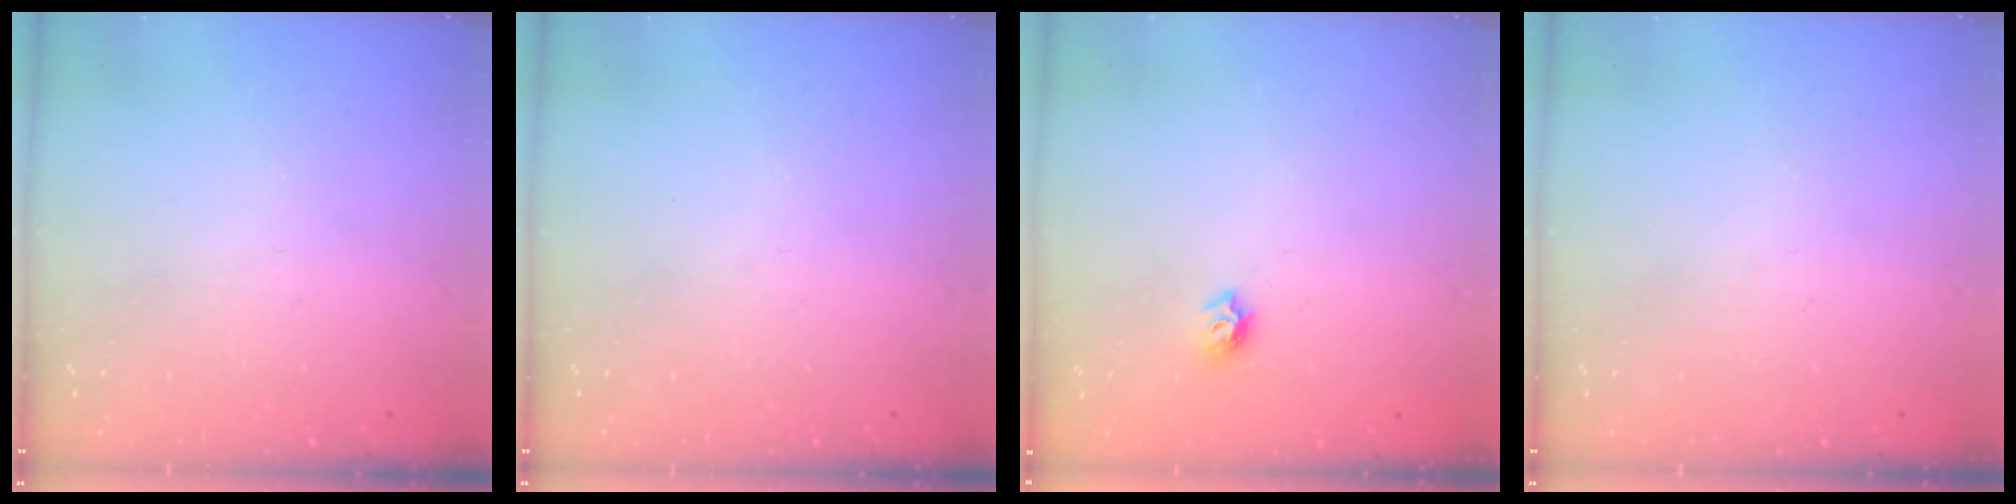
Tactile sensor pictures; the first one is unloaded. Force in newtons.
{"total": 0.0}
{"total": 5.7, "press": 5.6, "slide": 0.8}
{"total": 0.0}